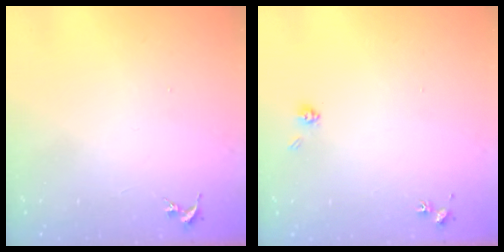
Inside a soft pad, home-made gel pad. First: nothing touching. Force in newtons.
{"total": 4.0, "press": 3.8, "slide": 1.4}